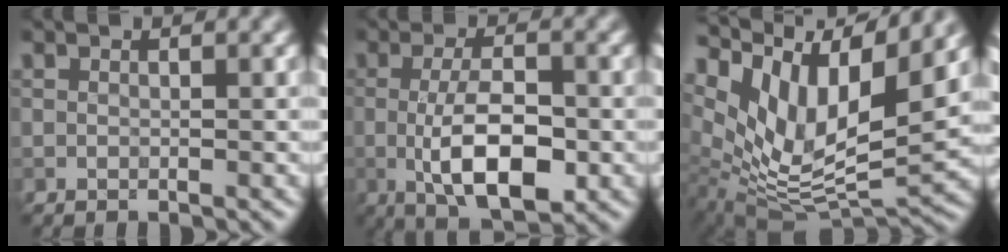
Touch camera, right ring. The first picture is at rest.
{"total": 6.6, "force": [-0.9, 2.4, 6.1], "torque": [-0.106, -0.005, -0.018]}
{"total": 12.1, "force": [6.6, 5.0, 8.8], "torque": [-0.185, 0.013, 0.128]}